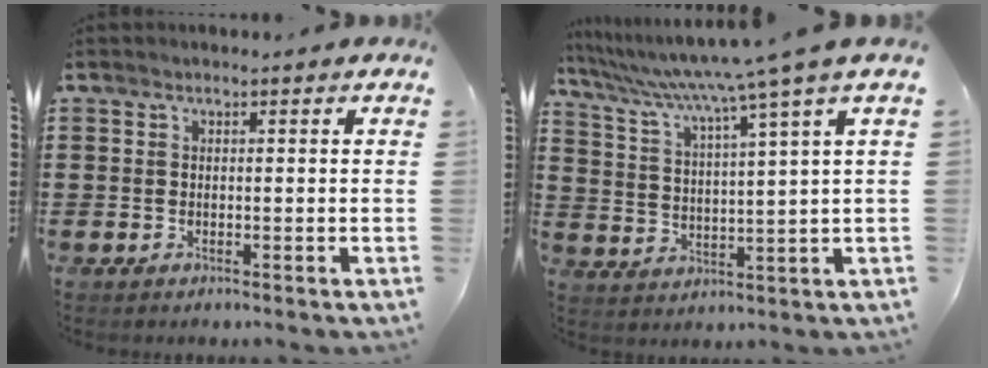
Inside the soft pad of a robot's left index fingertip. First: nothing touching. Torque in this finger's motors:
{"motor_torque": [1.24, -0.90, 1.00, 0.21]}